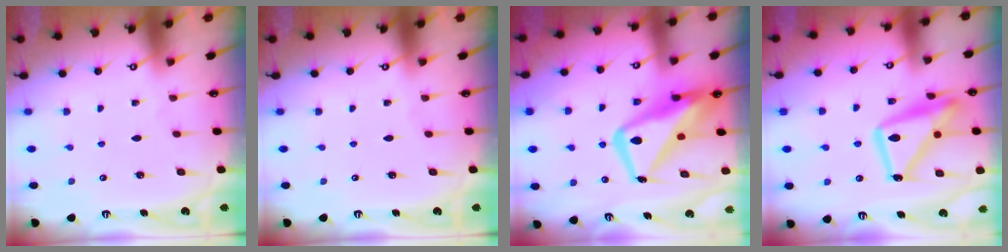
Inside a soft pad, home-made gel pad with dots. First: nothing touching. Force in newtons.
{"total": 0.0}
{"total": 17.7, "press": 17.6, "slide": 1.7}
{"total": 16.6, "press": 16.5, "slide": 1.2}